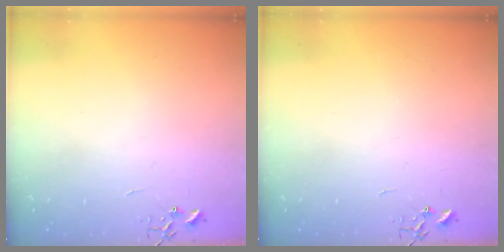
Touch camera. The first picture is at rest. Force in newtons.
{"total": 0.0}